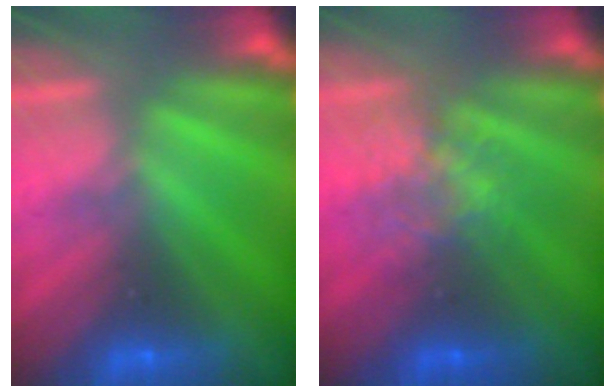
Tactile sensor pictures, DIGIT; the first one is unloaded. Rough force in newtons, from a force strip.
{"total": 3.9}